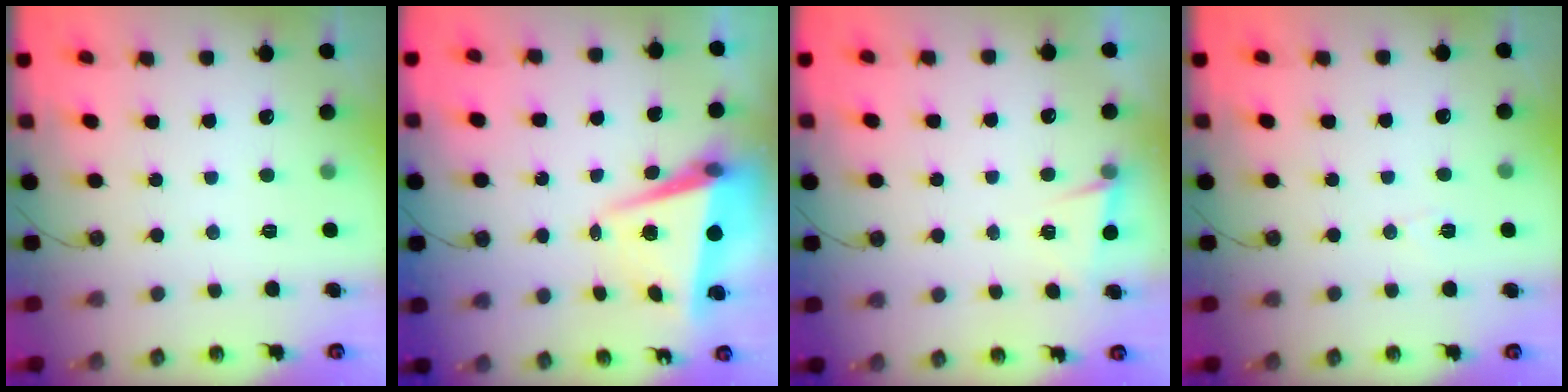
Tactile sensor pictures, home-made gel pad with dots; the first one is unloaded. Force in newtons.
{"total": 6.6, "press": 6.5, "slide": 1.2}
{"total": 2.6, "press": 1.9, "slide": 1.8}
{"total": 5.1, "press": 4.9, "slide": 1.6}